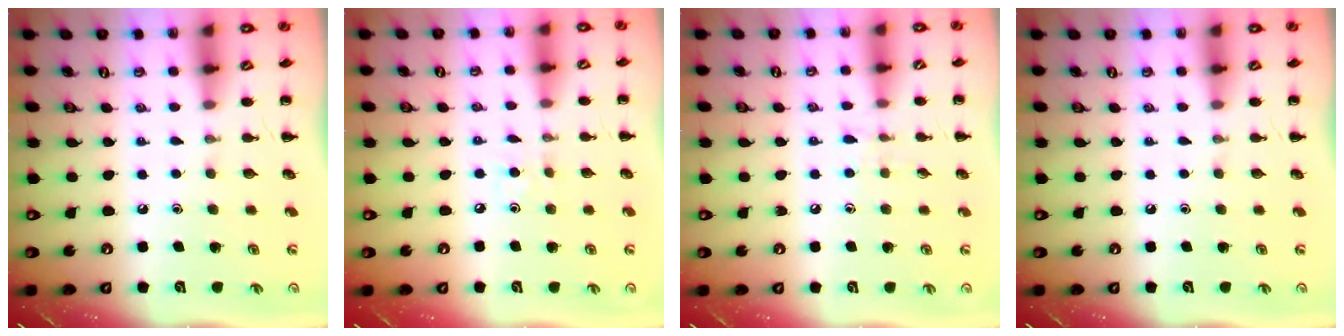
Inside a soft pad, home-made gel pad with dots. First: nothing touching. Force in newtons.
{"total": 2.5, "press": 2.3, "slide": 0.8}
{"total": 6.4, "press": 6.1, "slide": 2.2}
{"total": 0.0}